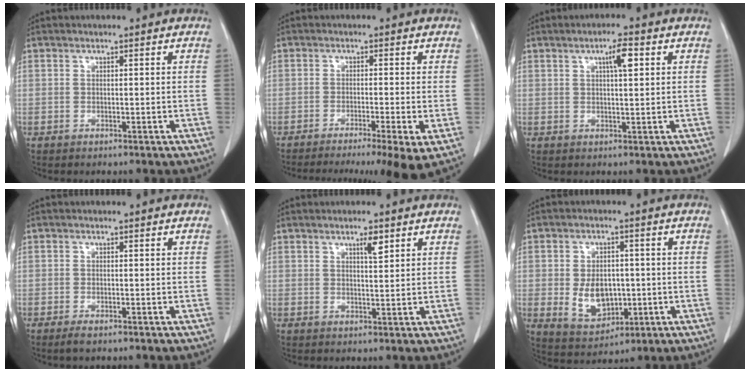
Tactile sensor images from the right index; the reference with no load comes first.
{"total": 10.2, "force": [-6.9, -0.1, 7.5], "torque": [-0.097, -0.015, -0.106]}
{"total": 3.8, "force": [1.5, 0.5, 3.5], "torque": [-0.060, 0.003, 0.024]}
{"total": 1.5, "force": [-1.1, 0.3, 1.0], "torque": [-0.023, -0.005, -0.019]}
{"total": 2.7, "force": [1.6, 0.8, 2.0], "torque": [-0.034, -0.004, 0.026]}
{"total": 7.8, "force": [-0.9, 5.4, 5.6], "torque": [-0.103, 0.001, -0.001]}